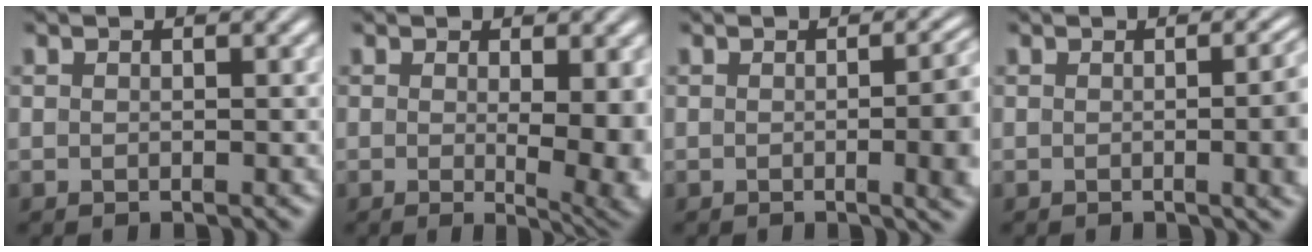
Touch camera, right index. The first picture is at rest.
{"total": 5.4, "force": [-0.6, 1.6, 5.1], "torque": [-0.066, -0.020, -0.005]}
{"total": 4.8, "force": [-0.6, 1.3, 4.6], "torque": [-0.039, 0.007, -0.016]}
{"total": 4.3, "force": [-0.2, 1.2, 4.1], "torque": [-0.030, 0.010, -0.012]}